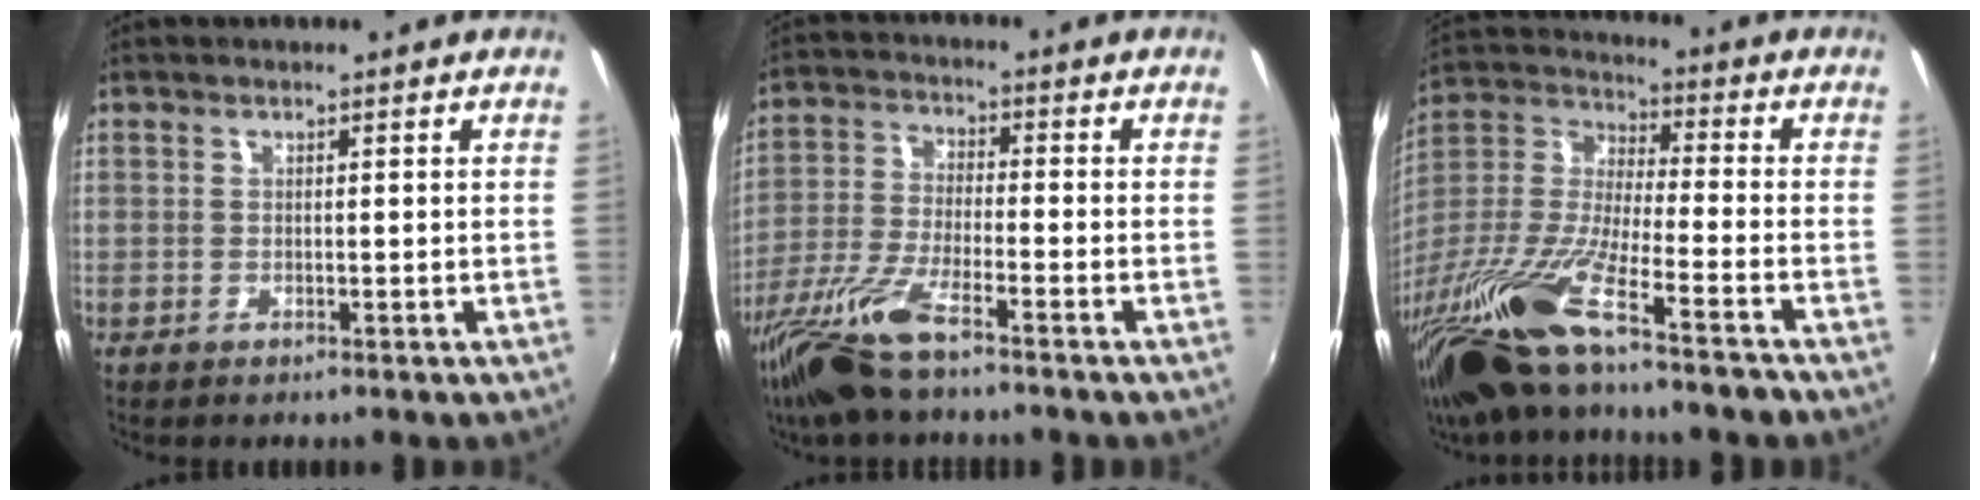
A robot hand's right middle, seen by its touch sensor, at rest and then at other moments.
{"total": 12.2, "force": [-8.7, 2.0, 8.2], "torque": [-0.179, -0.029, -0.172]}
{"total": 20.9, "force": [-14.8, 1.9, 14.6], "torque": [-0.288, -0.047, -0.281]}